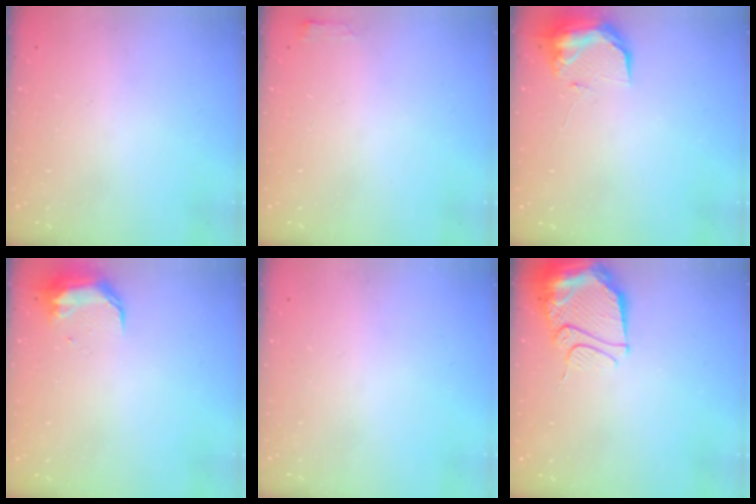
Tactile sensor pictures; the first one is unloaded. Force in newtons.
{"total": 3.7, "press": 3.5, "slide": 1.3}
{"total": 9.4, "press": 9.3, "slide": 1.3}
{"total": 9.4, "press": 9.4, "slide": 0.4}
{"total": 0.0}
{"total": 13.0, "press": 12.9, "slide": 1.2}